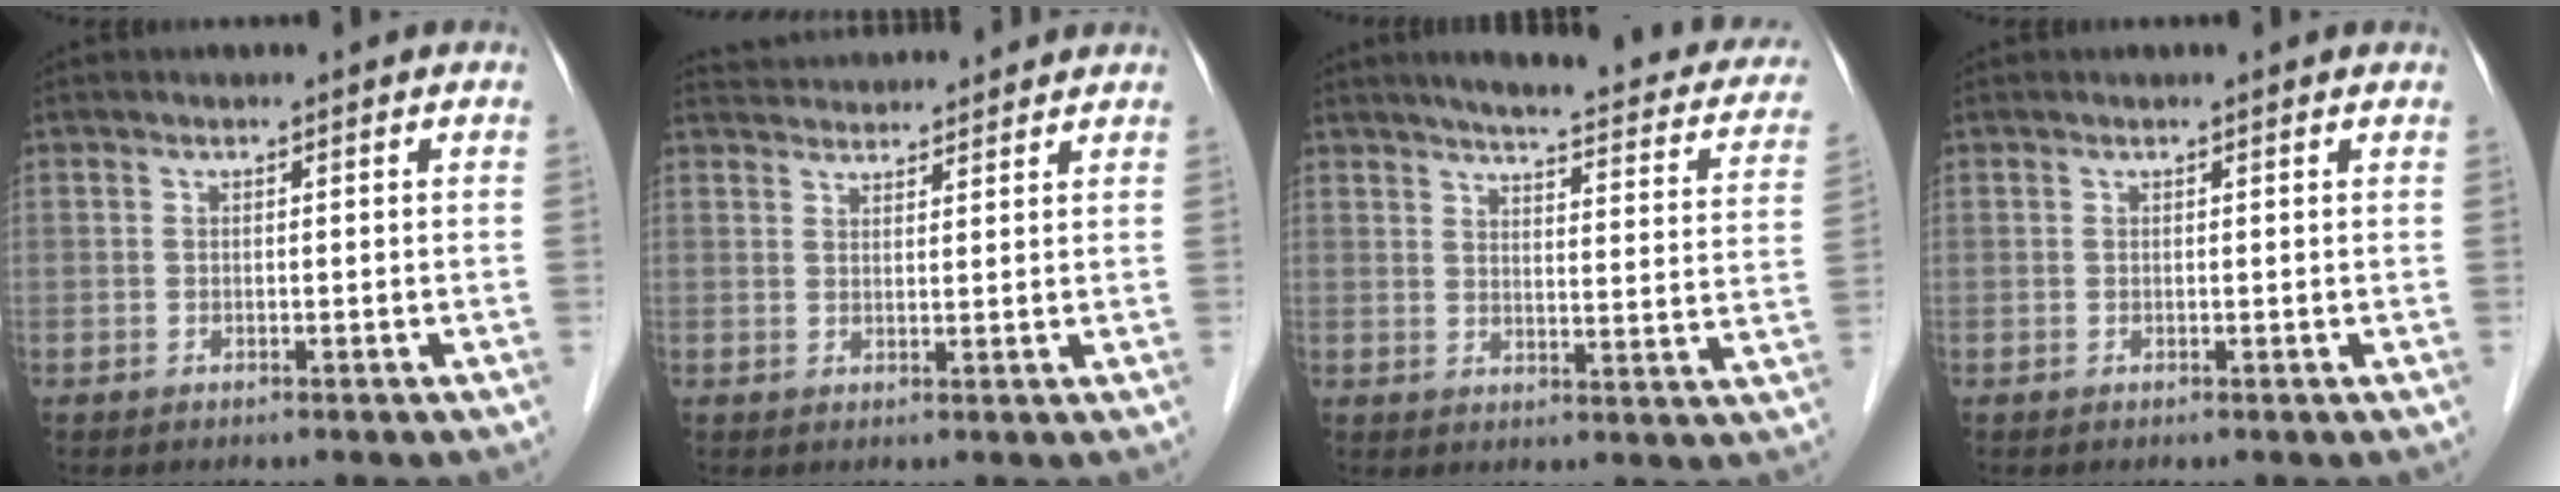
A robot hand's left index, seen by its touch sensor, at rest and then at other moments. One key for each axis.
{"total": 8.1, "fx": 7.9, "fy": 0.8, "fz": 1.4, "tx": -0.026, "ty": 0.034, "tz": 0.114}
{"total": 21.0, "fx": 17.6, "fy": 3.7, "fz": 10.8, "tx": -0.125, "ty": -0.011, "tz": 0.194}
{"total": 0.8, "fx": 0.7, "fy": 0.1, "fz": 0.3, "tx": -0.011, "ty": 0.004, "tz": 0.006}